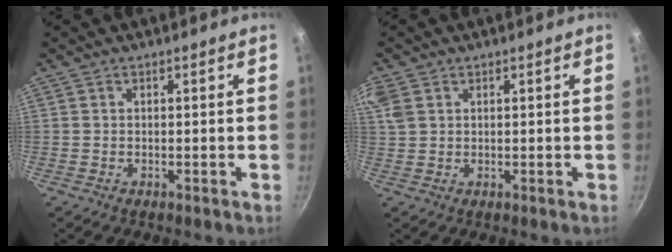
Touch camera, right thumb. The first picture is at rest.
{"total": 5.4, "force": [2.4, 3.8, 3.0], "torque": [-0.064, 0.011, 0.051]}